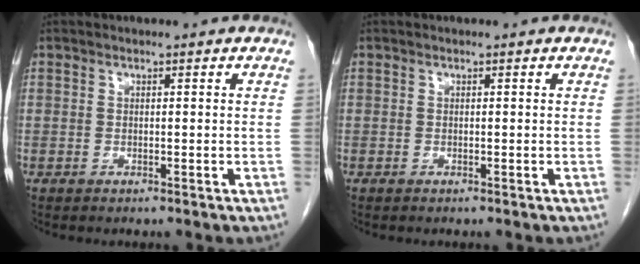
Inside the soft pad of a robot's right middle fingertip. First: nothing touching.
{"total": 0.0}